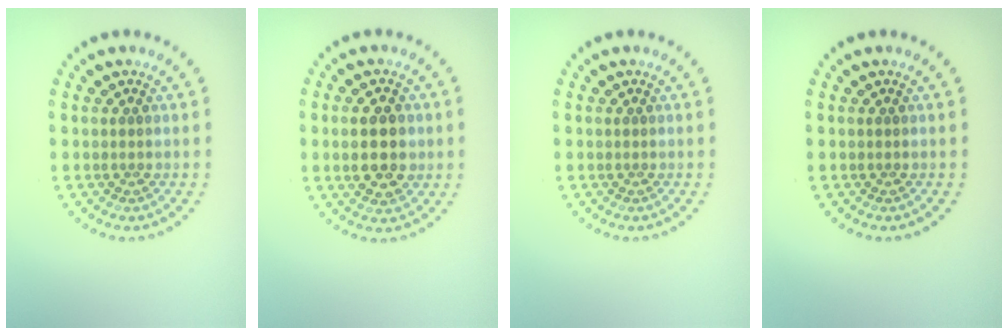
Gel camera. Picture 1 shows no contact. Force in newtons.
{"total": 4.6, "press": 4.6, "slide": 0.2}
{"total": 0.0}
{"total": 0.0}